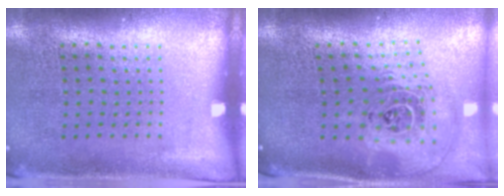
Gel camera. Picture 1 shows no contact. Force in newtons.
{"total": 2.6, "press": 1.9, "slide": 1.8}